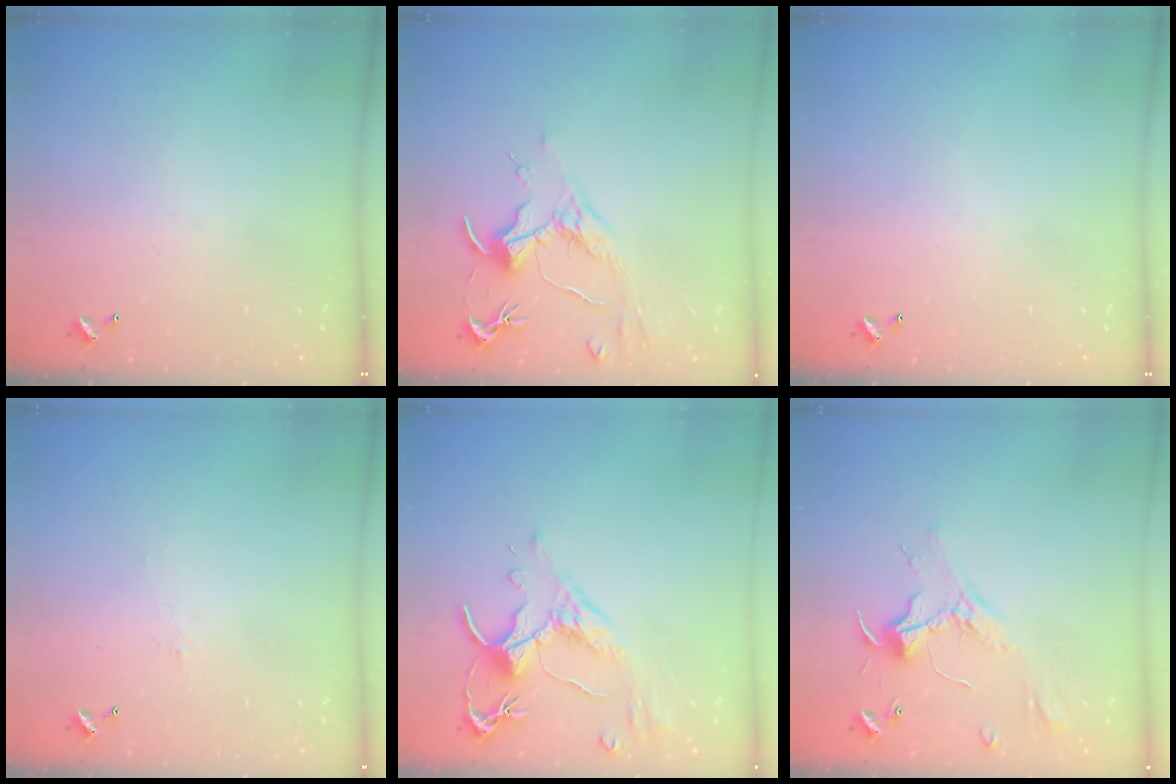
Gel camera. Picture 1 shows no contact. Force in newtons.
{"total": 1.6, "press": 1.4, "slide": 0.7}
{"total": 0.0}
{"total": 1.5, "press": 1.3, "slide": 0.6}
{"total": 2.5, "press": 2.1, "slide": 1.4}
{"total": 2.3, "press": 2.1, "slide": 0.9}